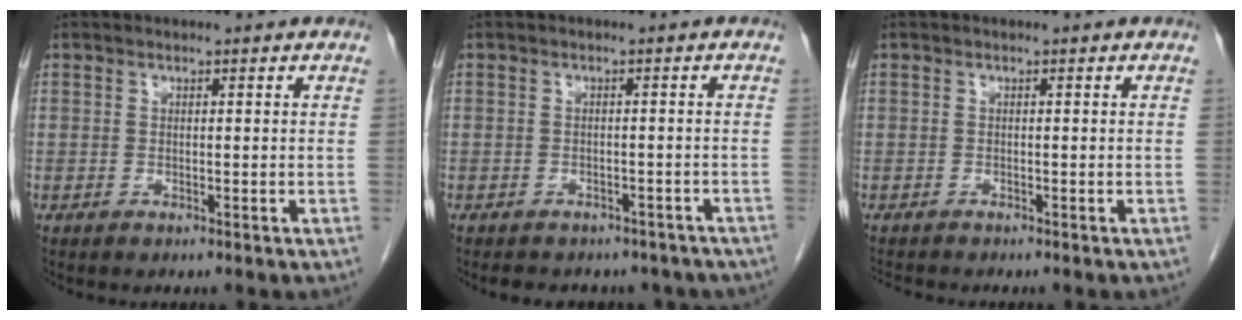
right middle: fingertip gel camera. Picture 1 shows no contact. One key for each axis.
{"total": 11.2, "fx": -9.4, "fy": 5.4, "fz": 3.0, "tx": -0.041, "ty": 0.004, "tz": -0.092}
{"total": 1.5, "fx": -1.5, "fy": 0.0, "fz": 0.3, "tx": -0.007, "ty": -0.005, "tz": -0.024}